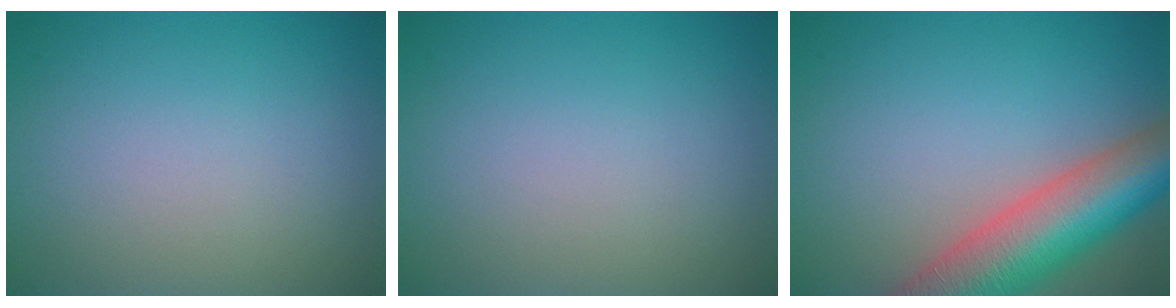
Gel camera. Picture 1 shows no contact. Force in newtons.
{"total": 0.0}
{"total": 10.1, "press": 10.1, "slide": 0.7}